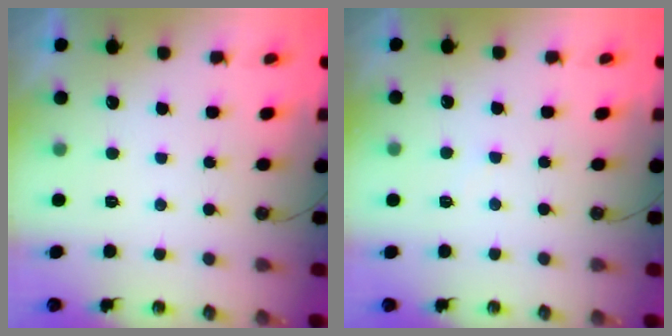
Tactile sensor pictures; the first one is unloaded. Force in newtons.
{"total": 2.2, "press": 2.2, "slide": 0.3}